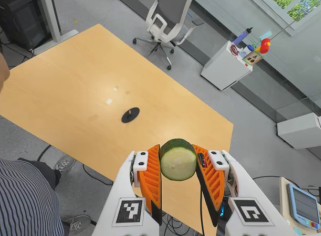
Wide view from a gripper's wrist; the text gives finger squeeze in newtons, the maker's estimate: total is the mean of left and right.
{"total": 11.5, "left": 11.7, "right": 11.2}